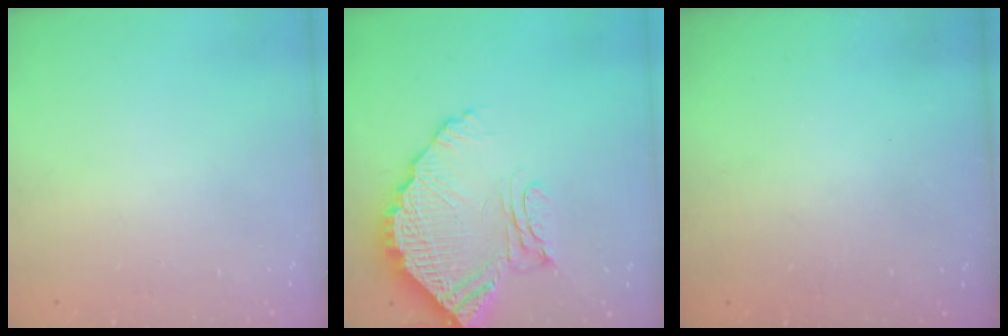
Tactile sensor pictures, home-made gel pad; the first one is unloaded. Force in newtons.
{"total": 14.0, "press": 14.0, "slide": 1.3}
{"total": 3.3, "press": 3.3, "slide": 0.1}